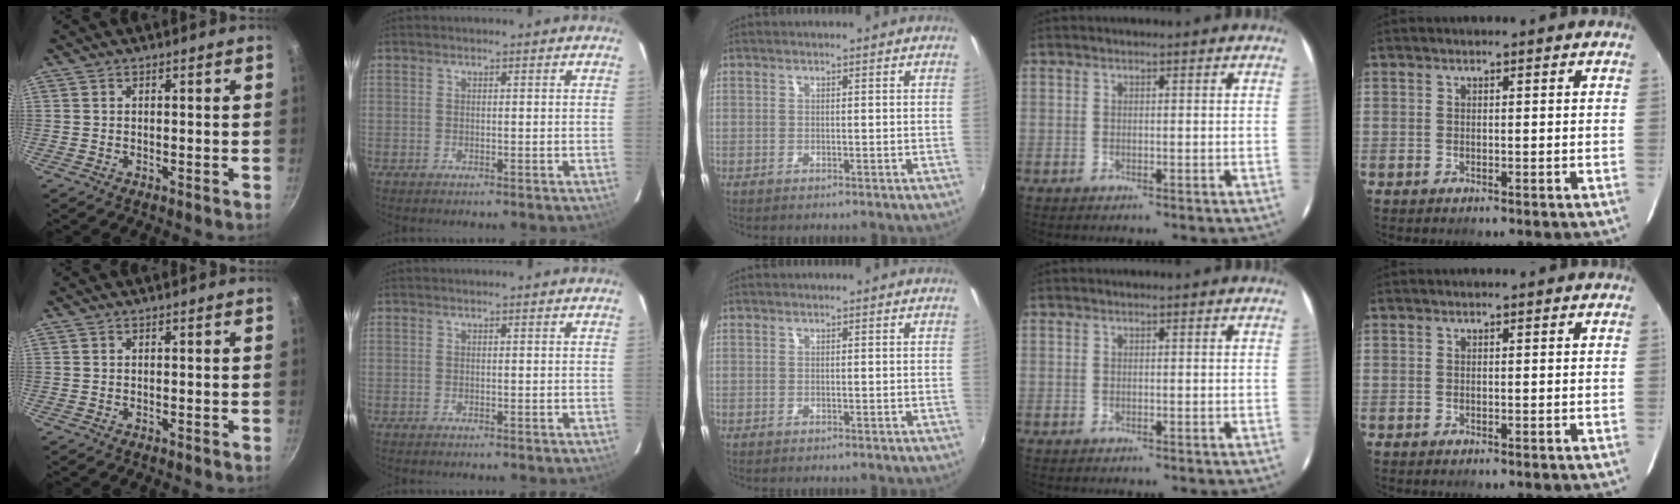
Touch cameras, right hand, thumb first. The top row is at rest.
{}